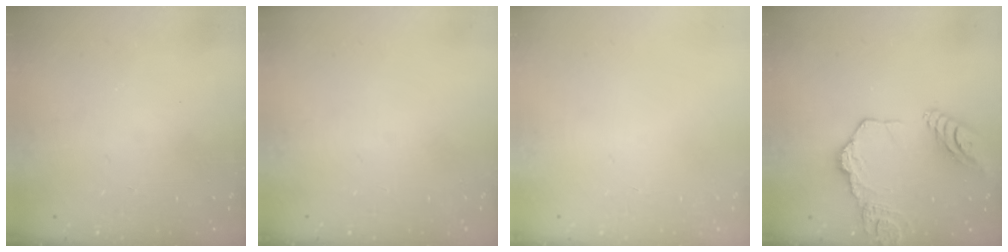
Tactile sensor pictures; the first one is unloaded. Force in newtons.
{"total": 0.0}
{"total": 0.0}
{"total": 15.4, "press": 15.3, "slide": 1.5}